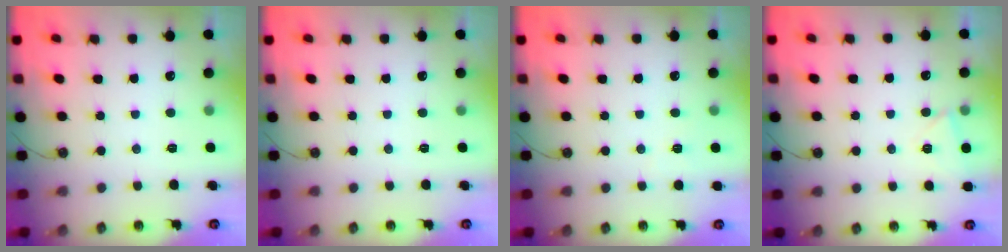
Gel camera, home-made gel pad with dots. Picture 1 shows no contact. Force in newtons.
{"total": 0.0}
{"total": 2.8, "press": 2.8, "slide": 0.3}
{"total": 4.4, "press": 2.0, "slide": 4.0}